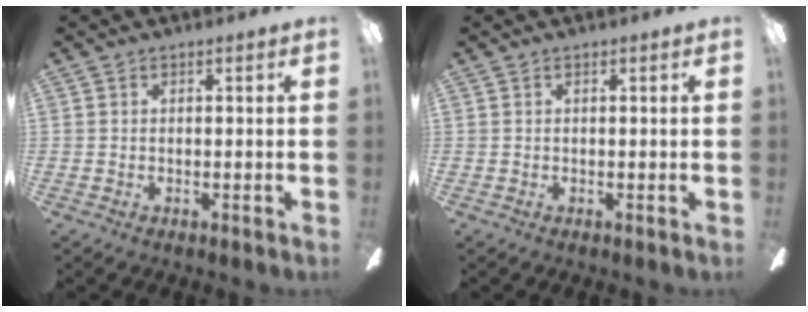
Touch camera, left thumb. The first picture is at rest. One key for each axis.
{"total": 0.0}